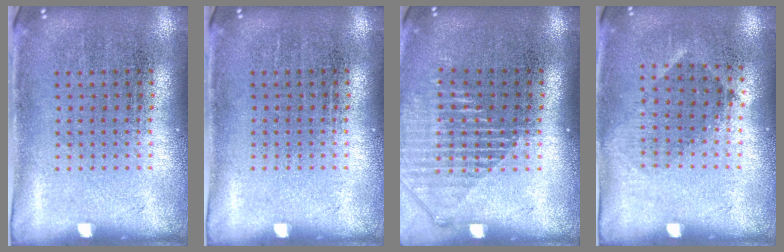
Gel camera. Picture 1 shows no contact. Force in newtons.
{"total": 0.0}
{"total": 1.4, "press": 1.3, "slide": 0.6}
{"total": 0.9, "press": 0.7, "slide": 0.6}